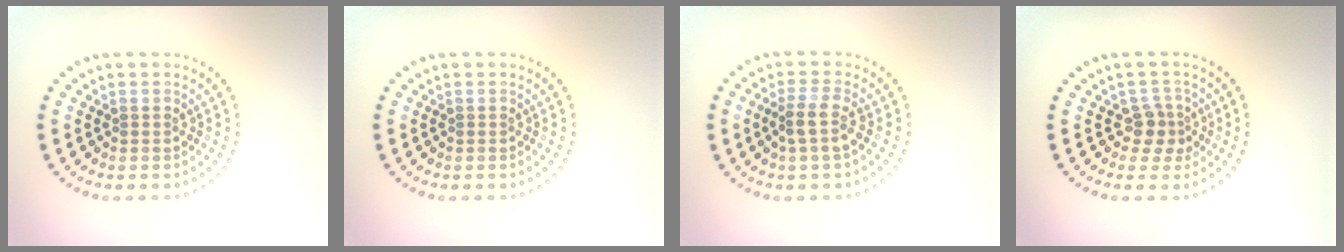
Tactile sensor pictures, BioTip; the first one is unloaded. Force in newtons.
{"total": 0.0}
{"total": 2.3, "press": 1.8, "slide": 1.4}
{"total": 2.3, "press": 1.8, "slide": 1.3}